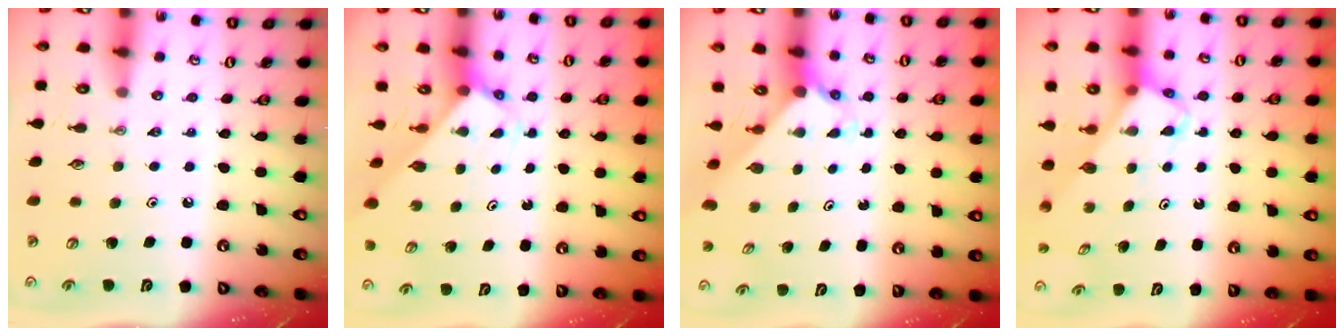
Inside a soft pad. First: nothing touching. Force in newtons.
{"total": 2.8, "press": 2.8, "slide": 0.2}
{"total": 2.4, "press": 2.4, "slide": 0.2}
{"total": 3.8, "press": 3.8, "slide": 0.3}